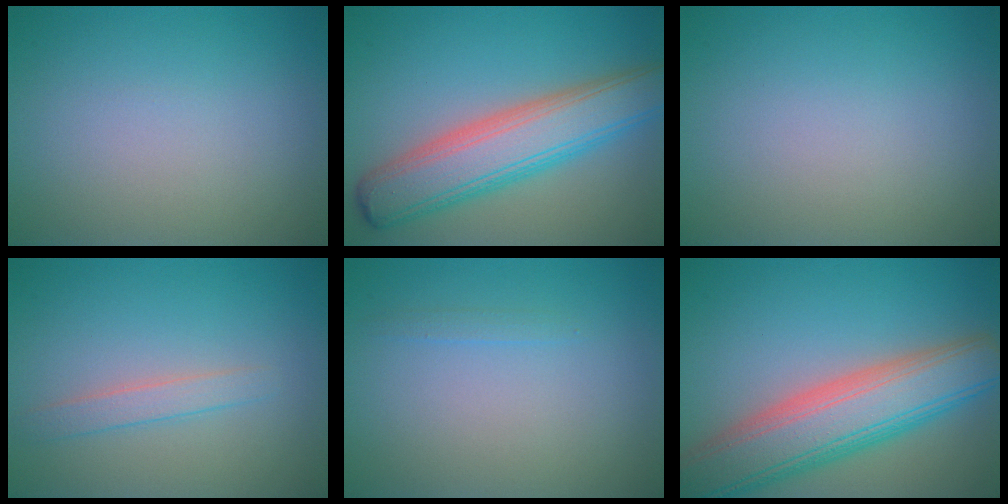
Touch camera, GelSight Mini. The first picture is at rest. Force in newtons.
{"total": 7.8, "press": 7.8, "slide": 0.6}
{"total": 0.0}
{"total": 1.7, "press": 1.7, "slide": 0.0}
{"total": 0.6, "press": 0.6, "slide": 0.1}
{"total": 9.5, "press": 9.5, "slide": 0.7}